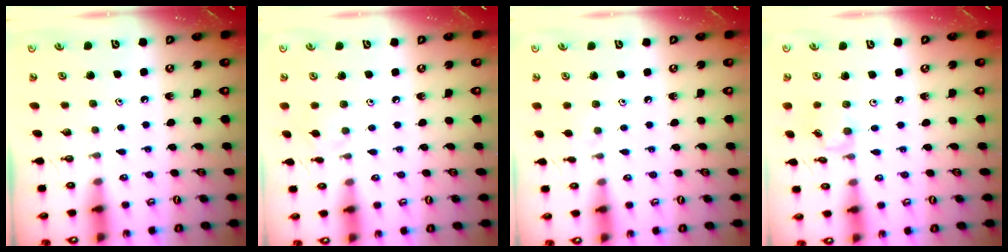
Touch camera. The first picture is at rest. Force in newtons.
{"total": 5.3, "press": 5.2, "slide": 0.9}
{"total": 2.2, "press": 2.1, "slide": 0.4}
{"total": 2.7, "press": 2.7, "slide": 0.5}